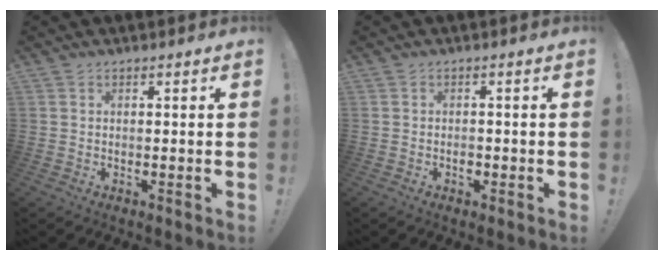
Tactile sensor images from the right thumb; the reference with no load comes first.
{"total": 1.7, "force": [-1.0, 1.2, 0.9], "torque": [-0.009, -0.001, -0.019]}